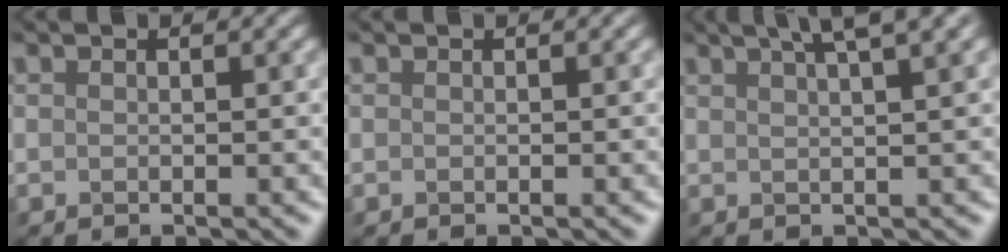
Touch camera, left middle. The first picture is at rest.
{"total": 0.0}
{"total": 4.8, "force": [3.3, 0.8, 3.3], "torque": [-0.038, 0.033, 0.039]}